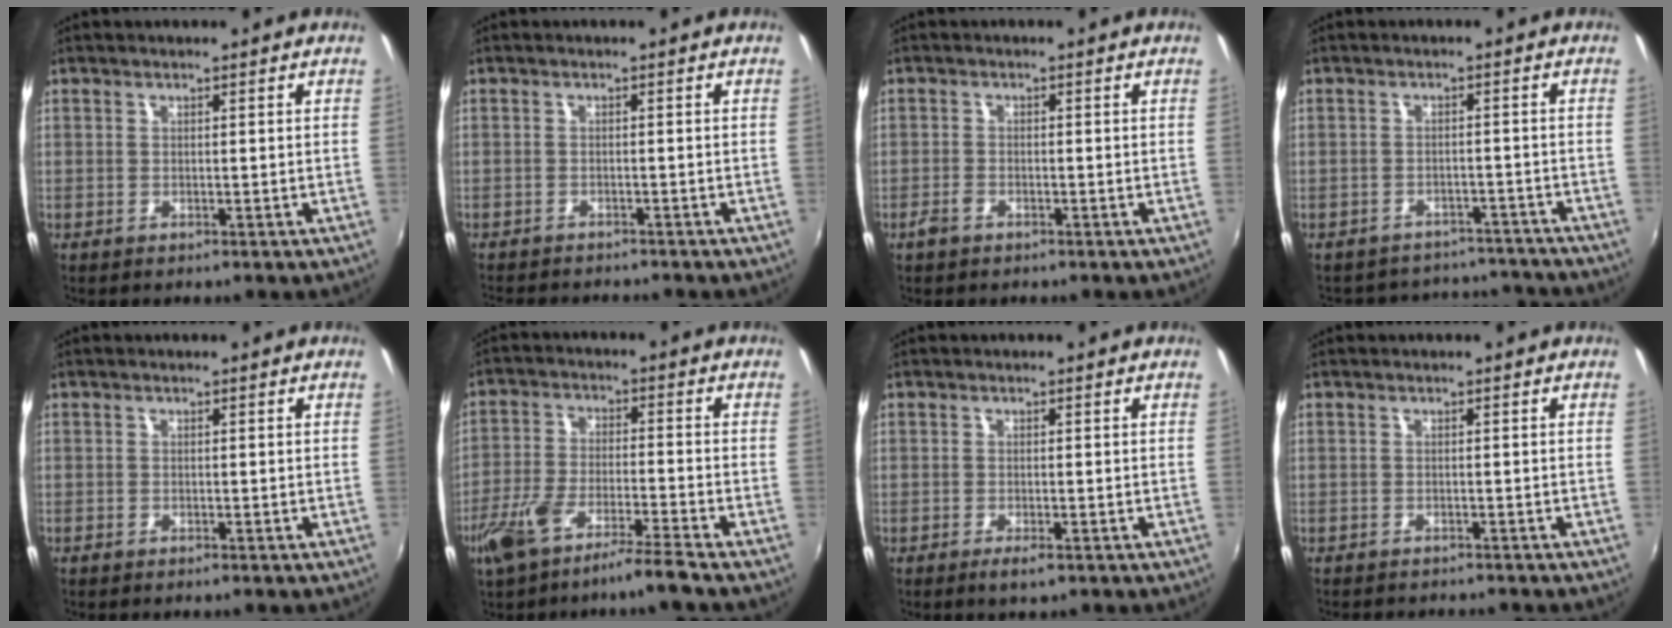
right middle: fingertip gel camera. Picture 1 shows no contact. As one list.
[{"total": 6.1, "force": [-5.7, 1.0, 1.9], "torque": [-0.051, -0.017, -0.087]}, {"total": 2.4, "force": [-1.7, 1.2, 1.1], "torque": [-0.028, -0.003, -0.034]}, {"total": 12.8, "force": [-11.3, 5.4, 2.4], "torque": [-0.058, 0.035, -0.135]}, {"total": 0.7, "force": [-0.6, 0.2, 0.2], "torque": [-0.006, -0.003, -0.014]}, {"total": 9.7, "force": [-7.1, 0.4, 6.6], "torque": [-0.146, -0.013, -0.132]}, {"total": 2.1, "force": [-1.3, 0.6, 1.5], "torque": [-0.033, -0.008, -0.023]}, {"total": 3.3, "force": [-3.1, 0.5, 1.0], "torque": [-0.027, -0.014, -0.047]}]